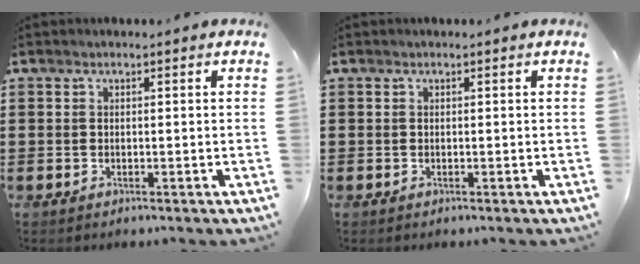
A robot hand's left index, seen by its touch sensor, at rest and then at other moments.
{"total": 0.0}